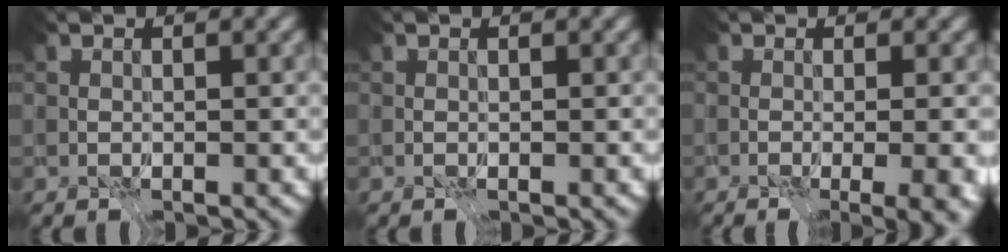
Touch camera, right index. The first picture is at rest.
{"total": 0.0}
{"total": 7.3, "force": [-1.9, 3.1, 6.4], "torque": [-0.060, -0.017, 0.007]}